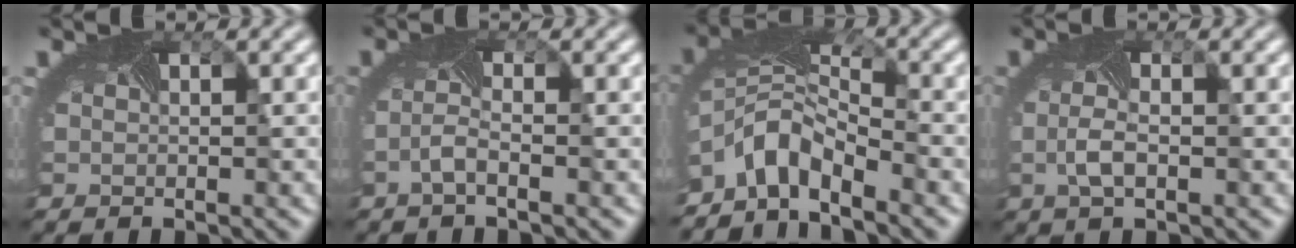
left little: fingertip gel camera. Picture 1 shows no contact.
{"total": 1.4, "force": [-0.9, -0.1, 1.0], "torque": [-0.031, 0.001, -0.022]}
{"total": 4.6, "force": [-3.6, 1.6, 2.3], "torque": [-0.048, -0.008, -0.080]}
{"total": 1.9, "force": [-0.5, 0.5, 1.7], "torque": [-0.049, -0.004, -0.010]}